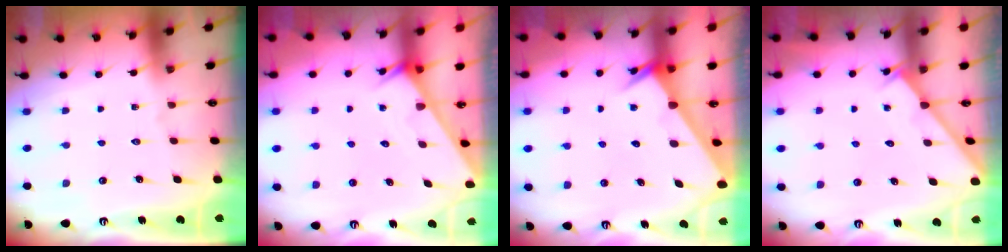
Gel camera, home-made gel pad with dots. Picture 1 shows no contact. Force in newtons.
{"total": 2.0, "press": 2.0, "slide": 0.0}
{"total": 2.4, "press": 2.4, "slide": 0.1}
{"total": 2.1, "press": 2.1, "slide": 0.2}